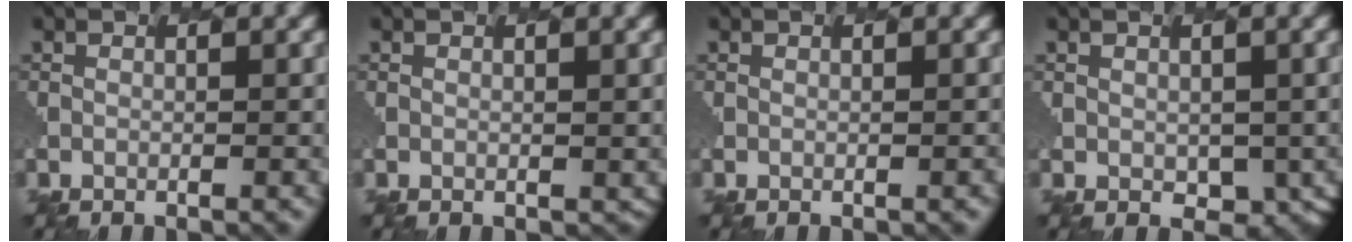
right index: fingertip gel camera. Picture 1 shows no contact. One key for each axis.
{"total": 0.7, "fx": 0.3, "fy": 0.5, "fz": 0.3, "tx": -0.007, "ty": -0.008, "tz": 0.013}
{"total": 1.0, "fx": -0.2, "fy": 0.4, "fz": 0.8, "tx": -0.003, "ty": 0.002, "tz": -0.001}
{"total": 5.0, "fx": -0.9, "fy": 3.6, "fz": 3.3, "tx": -0.065, "ty": -0.037, "tz": 0.008}